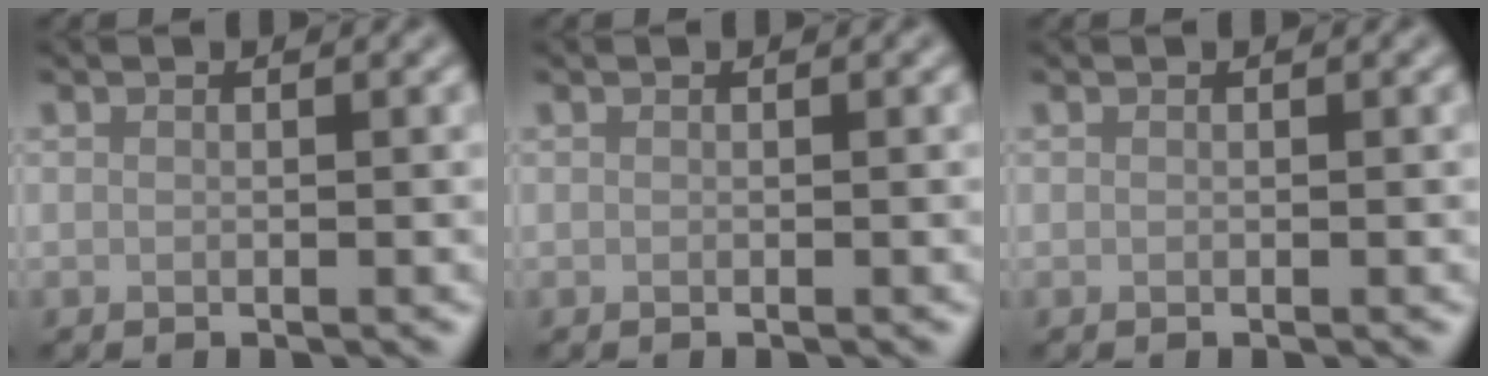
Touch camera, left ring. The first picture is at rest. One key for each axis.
{"total": 0.0}
{"total": 0.0}